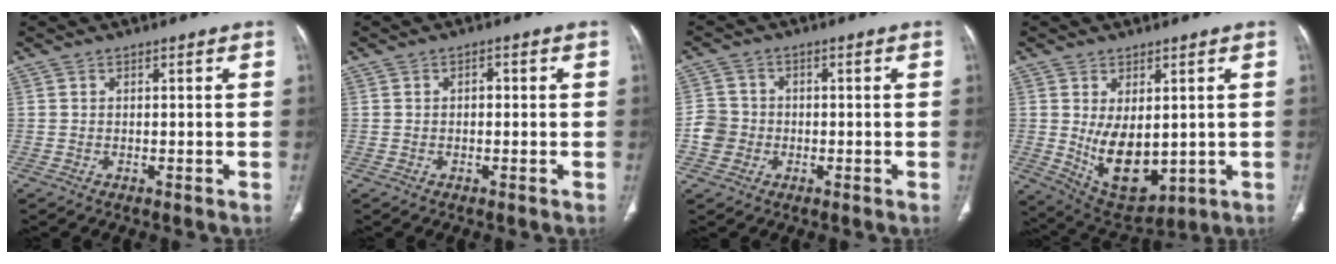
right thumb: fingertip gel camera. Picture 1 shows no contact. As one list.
[{"total": 1.2, "force": [0.1, 0.7, 1.0], "torque": [-0.011, 0.000, -0.003]}, {"total": 4.6, "force": [-1.2, 4.3, 1.4], "torque": [-0.011, 0.013, -0.028]}, {"total": 11.4, "force": [0.1, 6.5, 9.4], "torque": [-0.132, -0.019, 0.031]}]